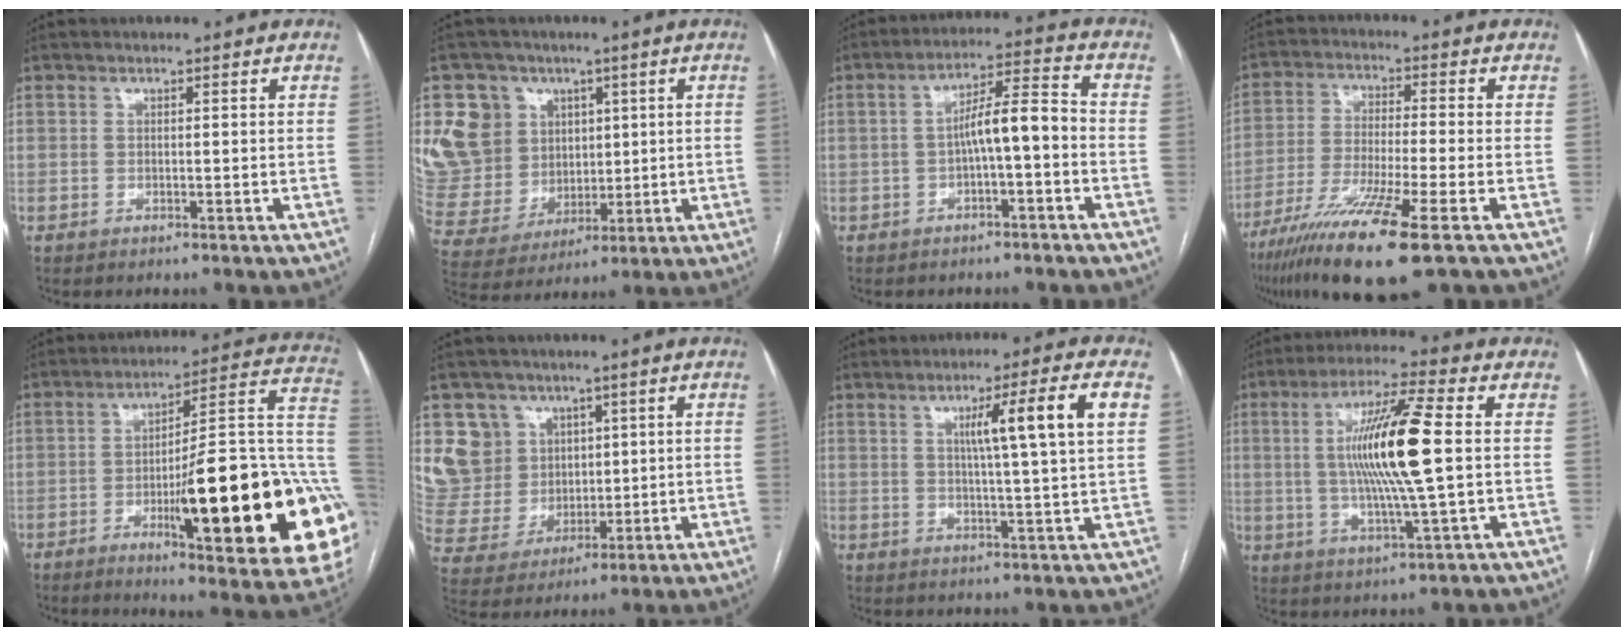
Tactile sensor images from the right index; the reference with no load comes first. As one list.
[{"total": 13.7, "force": [5.3, 12.2, 3.1], "torque": [-0.092, 0.048, 0.117]}, {"total": 7.1, "force": [-1.3, 1.1, 6.9], "torque": [-0.115, 0.029, -0.022]}, {"total": 14.4, "force": [-8.5, 0.0, 11.6], "torque": [-0.234, -0.039, -0.154]}, {"total": 29.1, "force": [-5.7, 4.4, 28.2], "torque": [-0.291, 0.000, -0.078]}, {"total": 10.8, "force": [4.9, 9.5, 1.2], "torque": [-0.043, 0.032, 0.111]}, {"total": 10.1, "force": [3.1, -1.2, 9.6], "torque": [-0.146, 0.007, 0.046]}, {"total": 13.9, "force": [1.1, 0.0, 13.9], "torque": [-0.263, 0.001, 0.016]}]